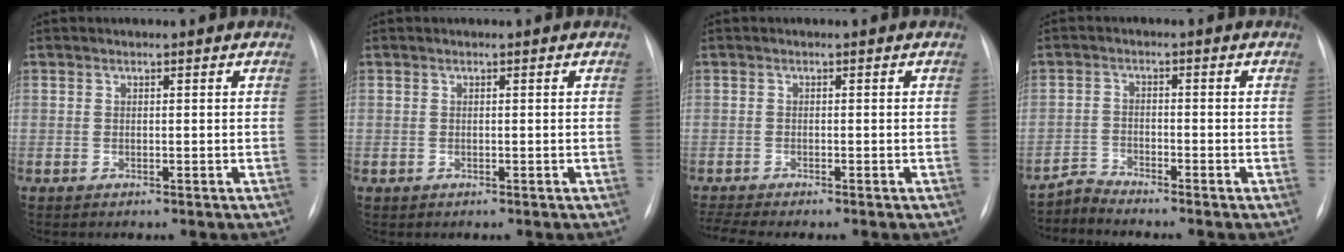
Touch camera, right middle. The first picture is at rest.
{"total": 0.0}
{"total": 3.2, "force": [-2.8, -0.4, 1.4], "torque": [-0.036, -0.008, -0.047]}
{"total": 2.8, "force": [-2.6, -0.6, -0.9], "torque": [0.016, -0.020, -0.052]}